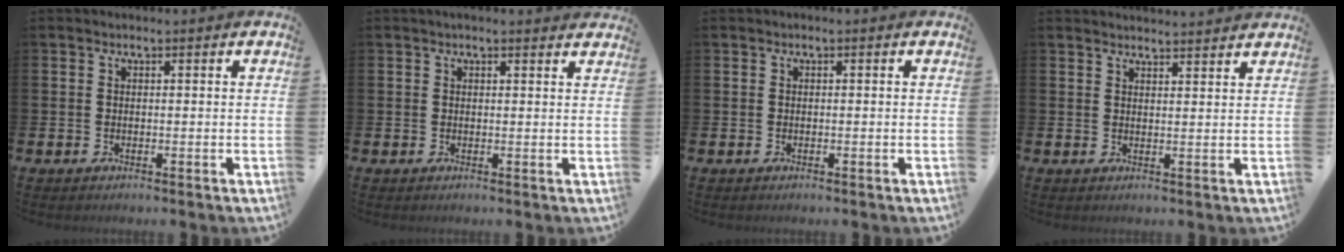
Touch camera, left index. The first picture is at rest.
{"total": 1.1, "force": [1.0, 0.0, 0.3], "torque": [-0.005, -0.001, 0.018]}
{"total": 0.0}
{"total": 2.6, "force": [2.6, -0.2, -0.2], "torque": [0.012, -0.019, 0.044]}